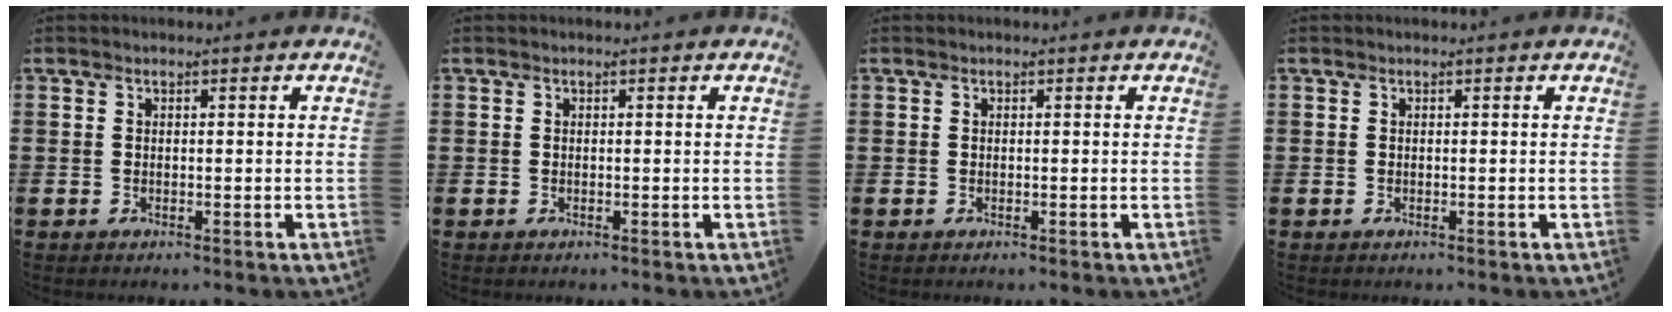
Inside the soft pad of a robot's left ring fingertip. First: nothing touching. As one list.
[{"total": 0.0}, {"total": 0.0}, {"total": 0.0}]